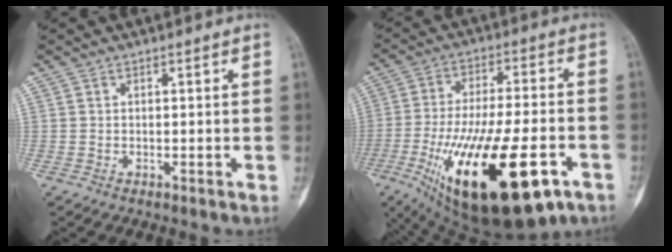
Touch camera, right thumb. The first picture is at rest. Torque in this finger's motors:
{"motor_torque": [2.43, 2.58, 2.50, -0.27, 0.85]}